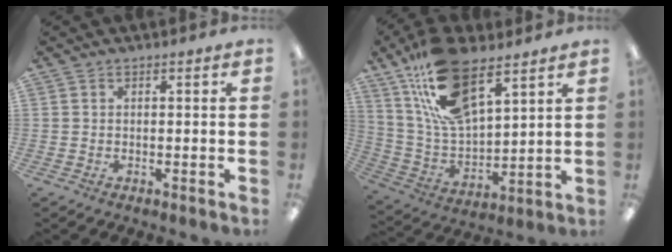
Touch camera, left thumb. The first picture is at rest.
{"total": 19.5, "force": [12.3, 8.4, 12.6], "torque": [-0.274, -0.054, 0.217]}